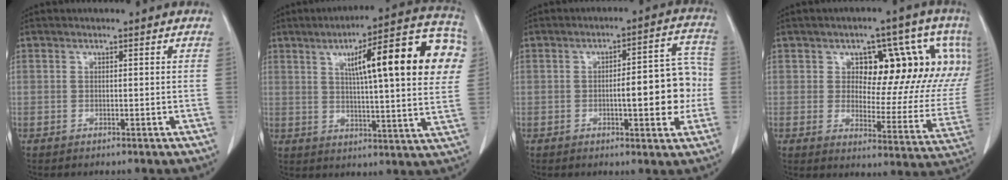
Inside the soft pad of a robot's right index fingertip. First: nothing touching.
{"total": 21.1, "force": [5.9, 3.2, 20.0], "torque": [-0.267, 0.035, 0.072]}
{"total": 10.4, "force": [-1.2, 2.8, 9.9], "torque": [-0.127, 0.026, -0.012]}
{"total": 19.7, "force": [6.6, 9.0, 16.2], "torque": [-0.199, 0.027, 0.094]}